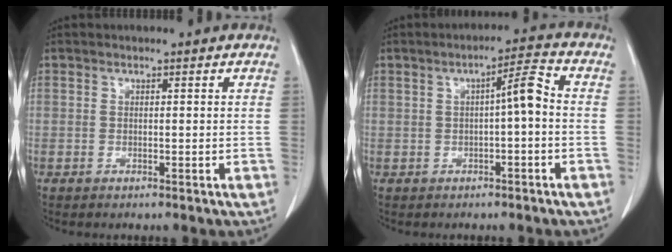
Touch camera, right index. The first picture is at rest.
{"total": 4.6, "force": [0.1, 0.8, 4.5], "torque": [-0.067, 0.018, -0.001]}